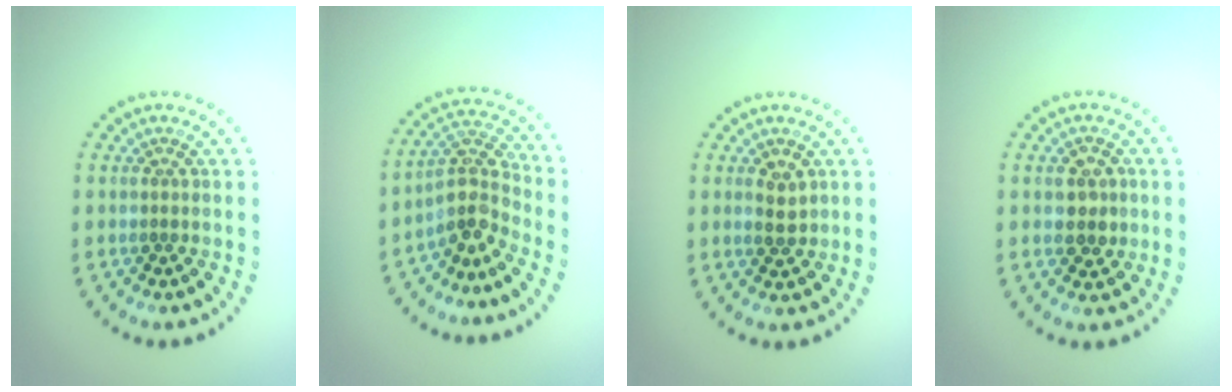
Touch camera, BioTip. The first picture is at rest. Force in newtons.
{"total": 3.6, "press": 2.6, "slide": 2.5}
{"total": 1.8, "press": 1.8, "slide": 0.4}
{"total": 2.4, "press": 2.4, "slide": 0.3}